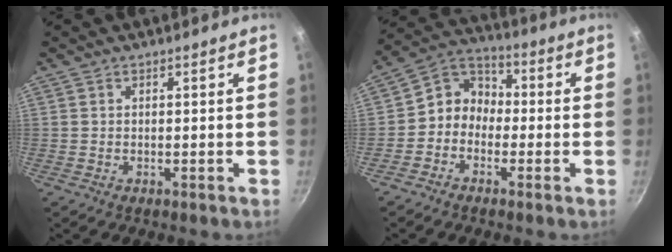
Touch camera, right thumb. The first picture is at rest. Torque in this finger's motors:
{"motor_torque": [0.07, 0.09, 0.31, -0.11, 0.03]}